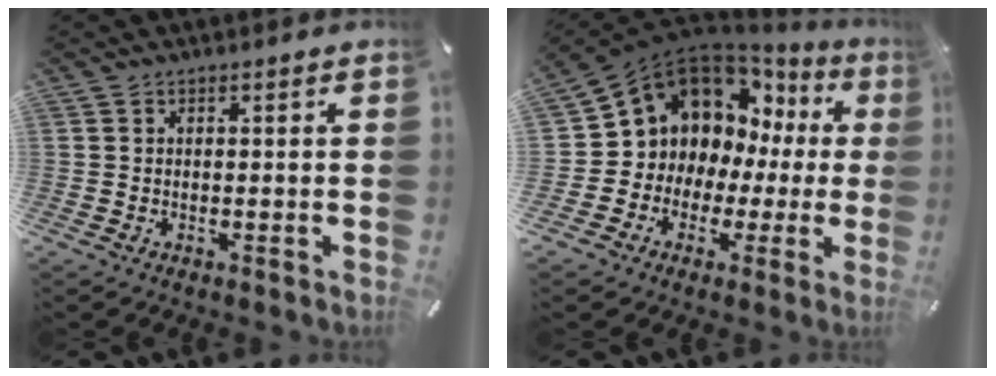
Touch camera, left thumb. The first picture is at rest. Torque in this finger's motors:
{"motor_torque": [1.75, 3.25, 1.62, 1.01, 0.13]}